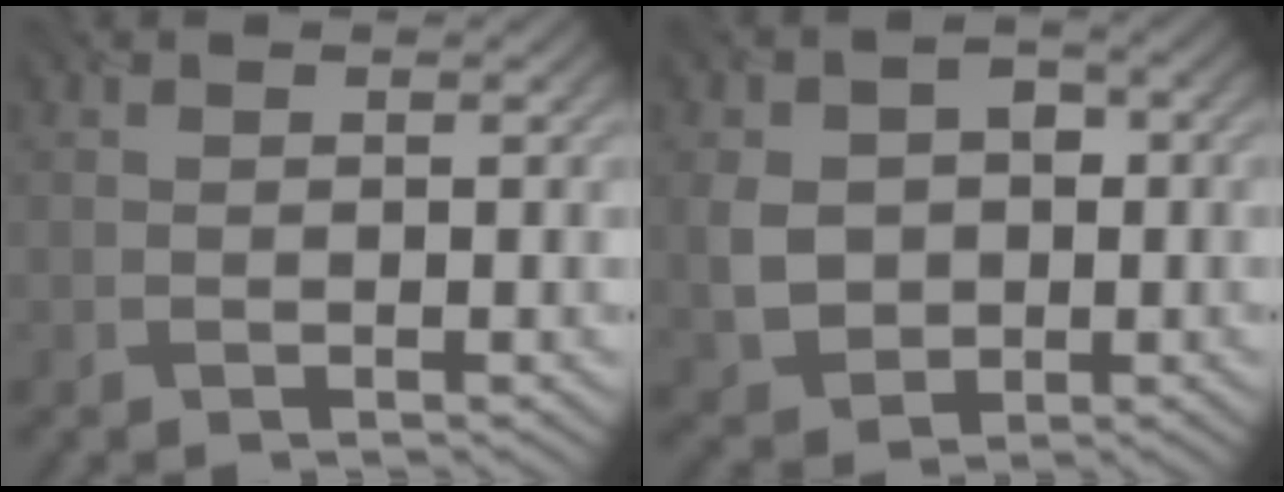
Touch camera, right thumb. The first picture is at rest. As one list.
[{"total": 5.6, "force": [0.0, 4.7, 3.0], "torque": [-0.066, -0.001, 0.000]}]